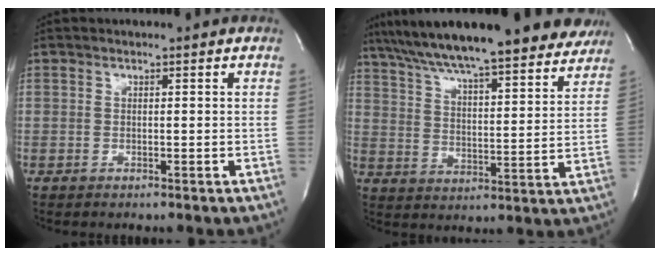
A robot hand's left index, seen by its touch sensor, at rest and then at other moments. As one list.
[{"total": 25.5, "force": [21.7, 3.9, 12.9], "torque": [-0.213, 0.005, 0.298]}]